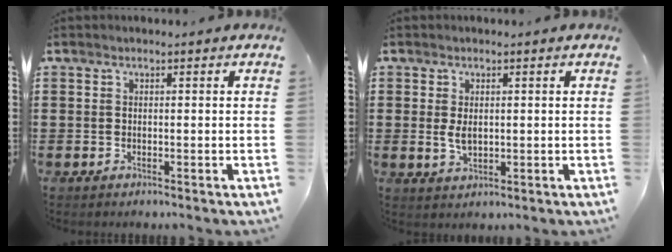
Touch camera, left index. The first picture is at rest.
{"total": 2.9, "force": [0.4, 1.6, 2.3], "torque": [-0.055, 0.002, 0.005]}